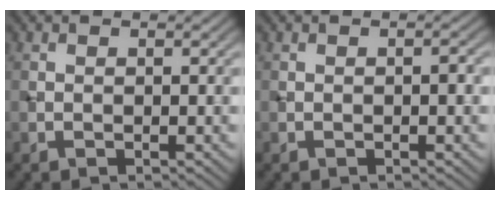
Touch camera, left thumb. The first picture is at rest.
{"total": 0.7, "force": [-0.1, 0.1, 0.7], "torque": [-0.008, 0.003, -0.002]}